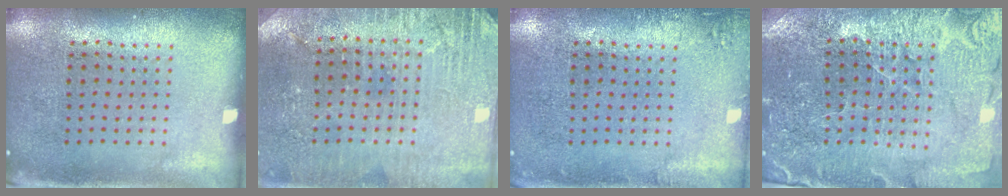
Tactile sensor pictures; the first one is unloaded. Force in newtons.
{"total": 3.0, "press": 2.9, "slide": 0.5}
{"total": 1.3, "press": 1.2, "slide": 0.3}
{"total": 3.4, "press": 3.4, "slide": 0.3}